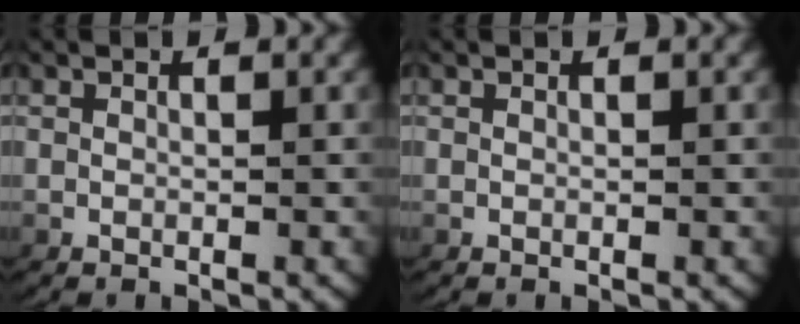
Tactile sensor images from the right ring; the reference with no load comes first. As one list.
[{"total": 0.0}]